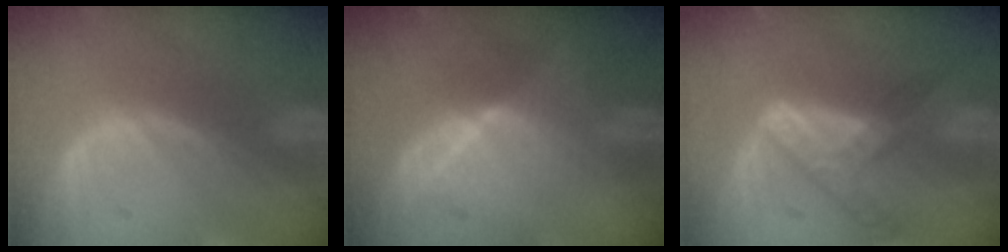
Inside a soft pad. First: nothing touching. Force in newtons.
{"total": 6.3, "press": 6.0, "slide": 2.1}
{"total": 7.3, "press": 6.2, "slide": 3.9}